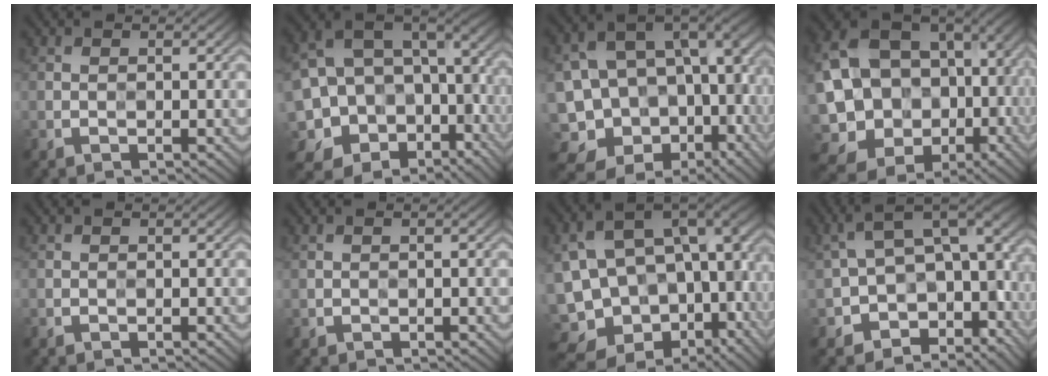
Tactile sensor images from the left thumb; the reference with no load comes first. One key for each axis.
{"total": 16.4, "fx": -6.2, "fy": 12.6, "fz": 8.5, "tx": -0.223, "ty": -0.047, "tz": -0.075}
{"total": 17.1, "fx": -6.0, "fy": 12.8, "fz": 9.7, "tx": -0.215, "ty": -0.037, "tz": -0.062}
{"total": 19.6, "fx": -3.6, "fy": 15.8, "fz": 11.1, "tx": -0.243, "ty": -0.033, "tz": -0.021}
{"total": 0.0}
{"total": 0.8, "fx": 0.0, "fy": 0.2, "fz": 0.7, "tx": -0.012, "ty": 0.001, "tz": 0.001}
{"total": 17.8, "fx": -4.3, "fy": 11.5, "fz": 12.8, "tx": -0.254, "ty": -0.036, "tz": -0.022}
{"total": 11.7, "fx": -2.8, "fy": 7.9, "fz": 8.2, "tx": -0.153, "ty": -0.029, "tz": -0.032}